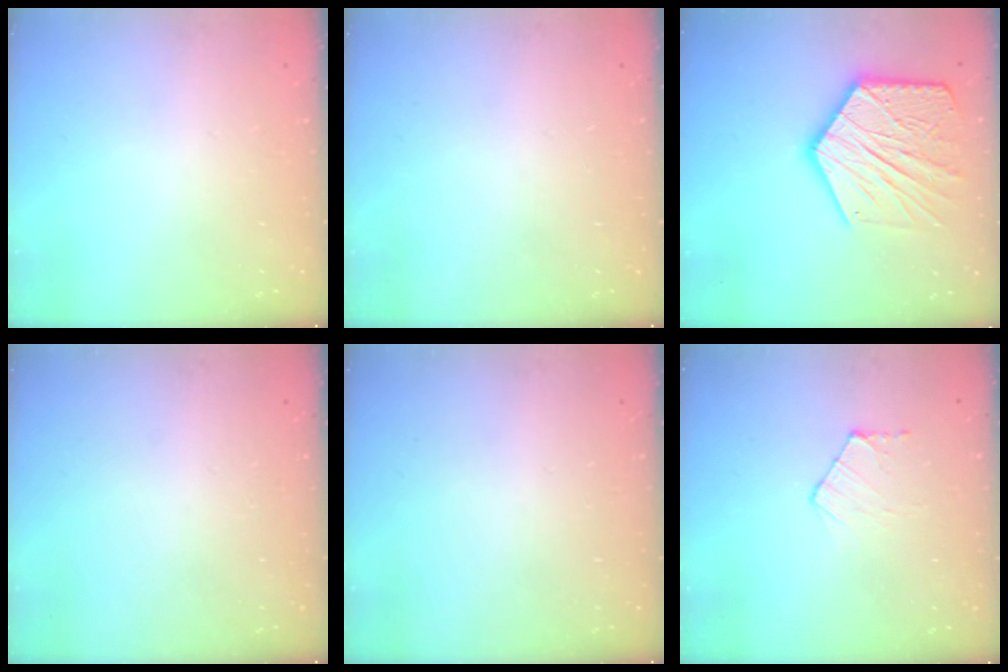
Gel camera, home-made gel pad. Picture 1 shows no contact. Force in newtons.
{"total": 0.0}
{"total": 21.6, "press": 21.6, "slide": 1.6}
{"total": 0.0}
{"total": 0.0}
{"total": 5.8, "press": 5.8, "slide": 0.6}